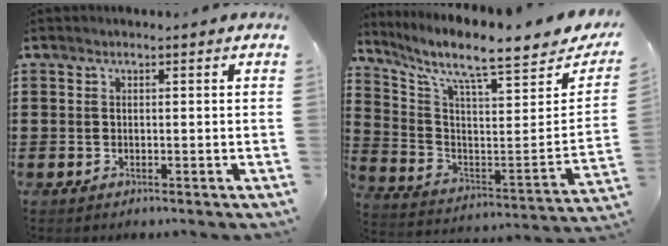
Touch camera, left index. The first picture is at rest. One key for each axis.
{"total": 8.1, "fx": 7.0, "fy": 0.2, "fz": 4.1, "tx": -0.100, "ty": -0.073, "tz": 0.107}